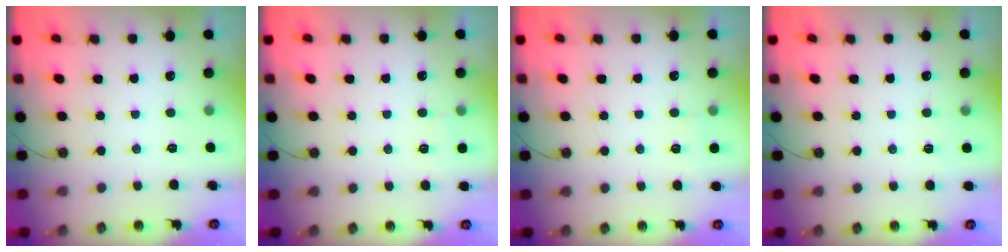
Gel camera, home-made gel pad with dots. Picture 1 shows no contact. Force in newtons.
{"total": 2.2, "press": 2.1, "slide": 0.3}
{"total": 2.2, "press": 2.1, "slide": 0.3}
{"total": 2.4, "press": 2.4, "slide": 0.4}